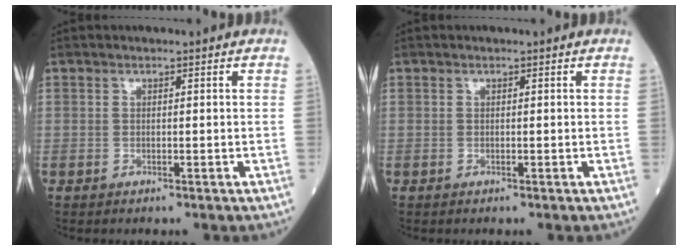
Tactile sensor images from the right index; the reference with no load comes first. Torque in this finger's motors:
{"motor_torque": [0.00, 0.00, 0.00, 0.00]}